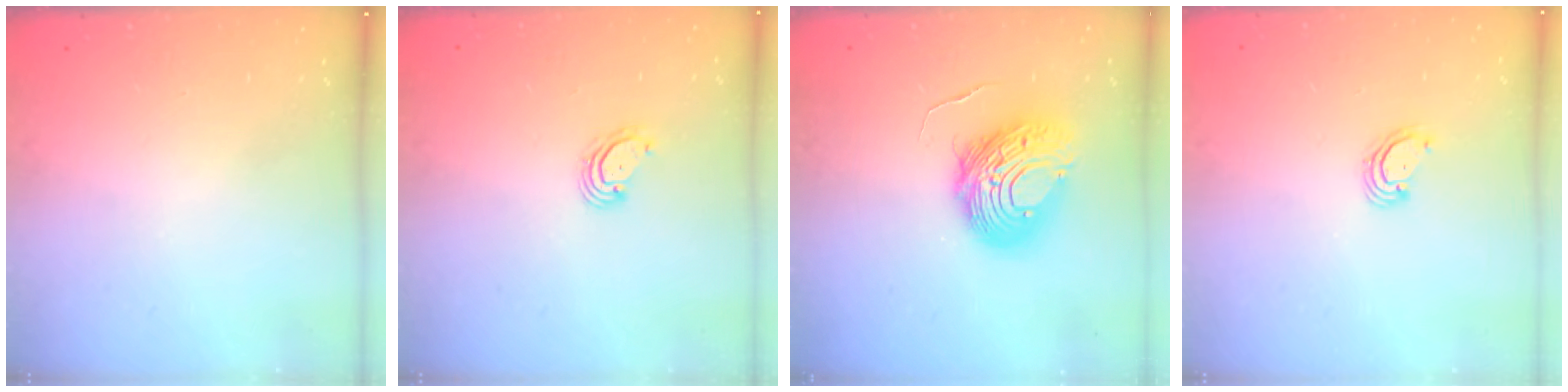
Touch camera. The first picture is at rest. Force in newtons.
{"total": 3.0, "press": 3.0, "slide": 0.2}
{"total": 12.2, "press": 12.1, "slide": 1.3}
{"total": 2.4, "press": 2.4, "slide": 0.2}